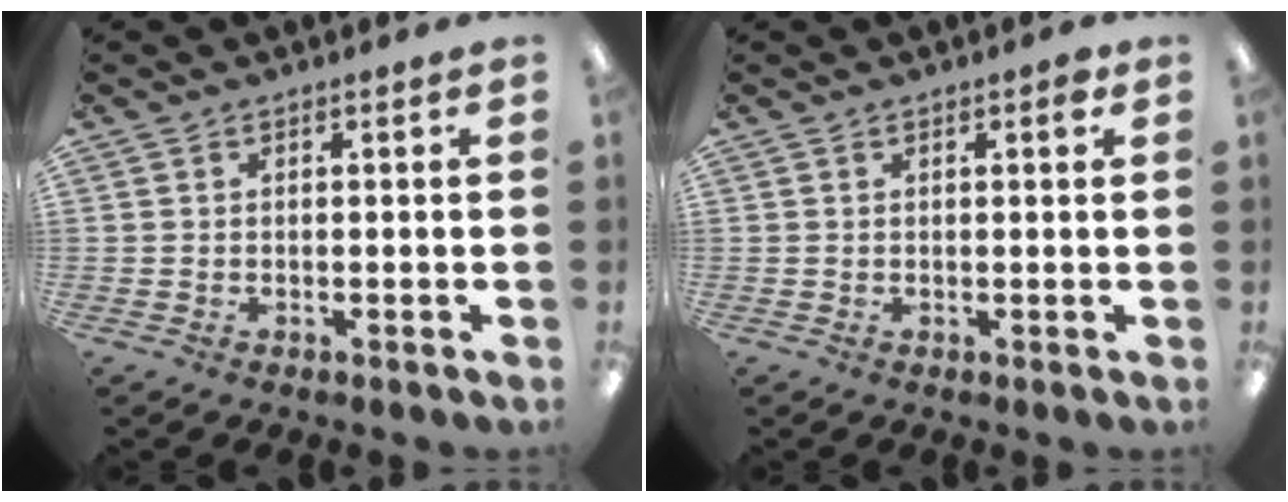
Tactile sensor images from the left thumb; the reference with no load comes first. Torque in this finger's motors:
{"motor_torque": [-0.01, 0.15, -0.39, 0.22, 0.02]}